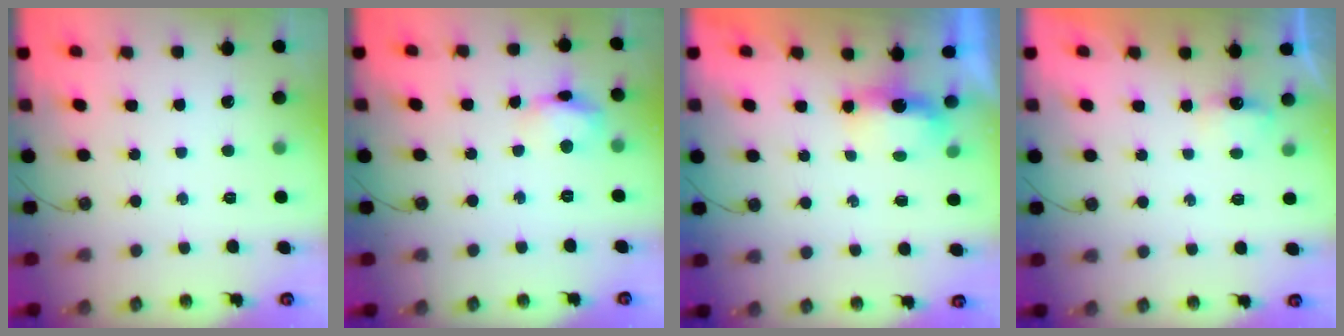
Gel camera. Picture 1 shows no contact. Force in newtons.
{"total": 8.1, "press": 8.0, "slide": 0.9}
{"total": 5.0, "press": 4.9, "slide": 0.6}
{"total": 3.0, "press": 3.0, "slide": 0.5}